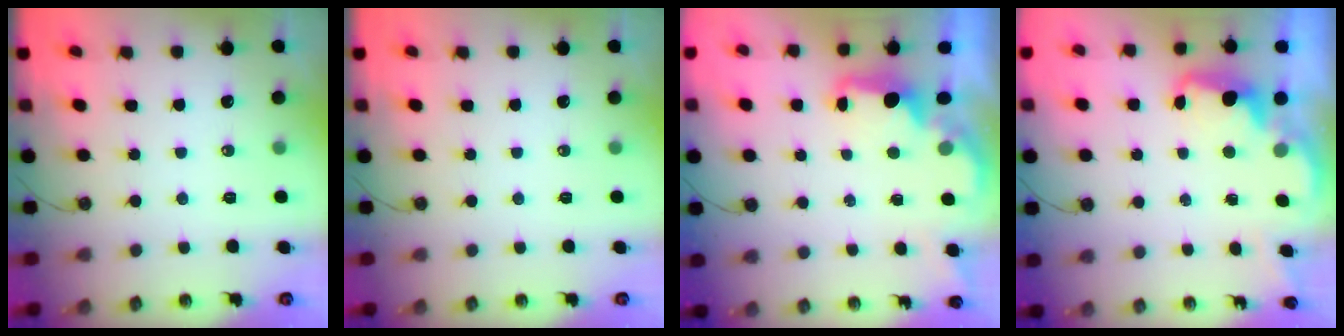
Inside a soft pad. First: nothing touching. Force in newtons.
{"total": 0.0}
{"total": 2.0, "press": 1.8, "slide": 0.8}
{"total": 2.4, "press": 2.4, "slide": 0.5}